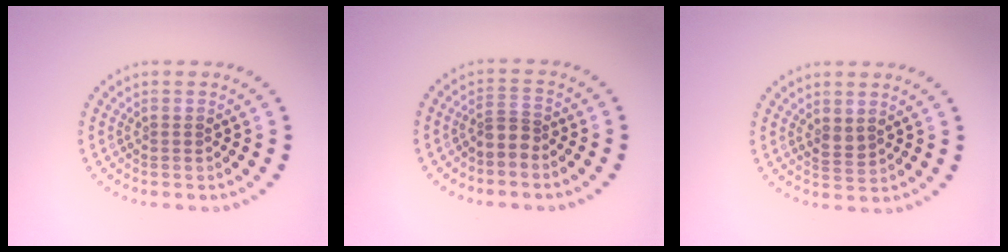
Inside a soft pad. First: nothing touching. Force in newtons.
{"total": 2.0, "press": 1.5, "slide": 1.3}
{"total": 1.2, "press": 1.1, "slide": 0.5}